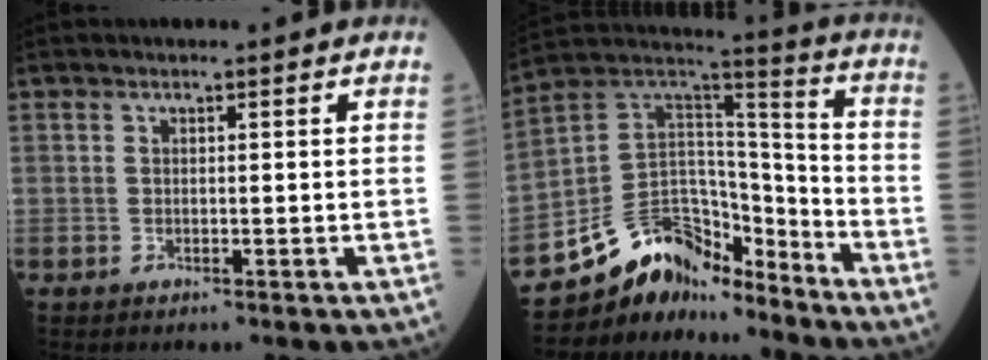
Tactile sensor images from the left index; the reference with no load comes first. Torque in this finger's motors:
{"motor_torque": [1.02, 1.12, 0.17, 0.03]}